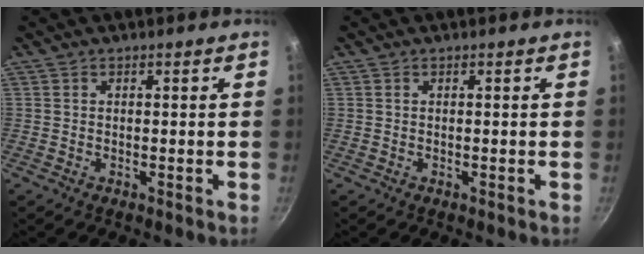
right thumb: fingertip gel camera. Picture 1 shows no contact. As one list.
[{"total": 0.0}]